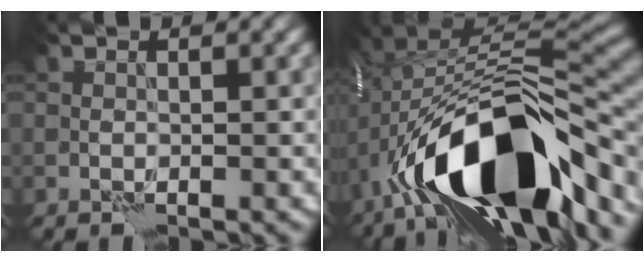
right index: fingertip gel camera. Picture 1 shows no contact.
{"total": 15.9, "force": [-6.7, 7.8, 12.1], "torque": [-0.212, -0.005, -0.100]}